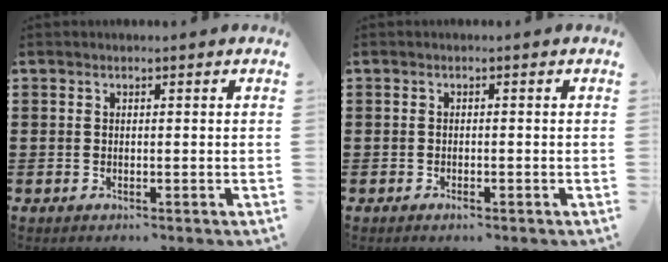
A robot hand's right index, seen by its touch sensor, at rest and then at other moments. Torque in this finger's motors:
{"motor_torque": [0.02, 0.32, -0.01, 0.00]}